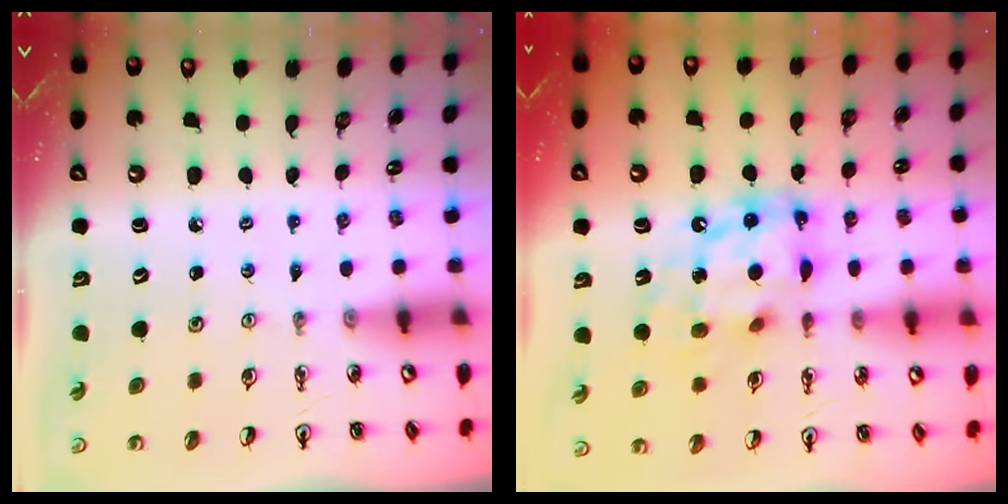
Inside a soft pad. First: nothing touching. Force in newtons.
{"total": 14.5, "press": 14.4, "slide": 1.8}